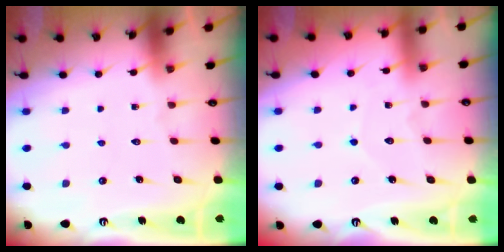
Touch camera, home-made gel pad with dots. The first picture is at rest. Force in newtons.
{"total": 3.0, "press": 3.0, "slide": 0.3}